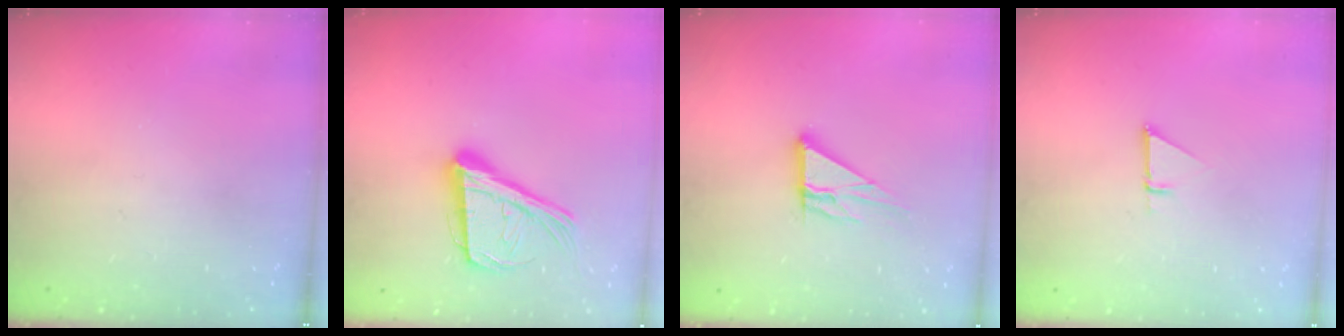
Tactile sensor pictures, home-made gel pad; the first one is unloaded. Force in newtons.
{"total": 20.2, "press": 19.6, "slide": 4.7}
{"total": 9.0, "press": 9.0, "slide": 0.7}
{"total": 1.4, "press": 1.4, "slide": 0.0}